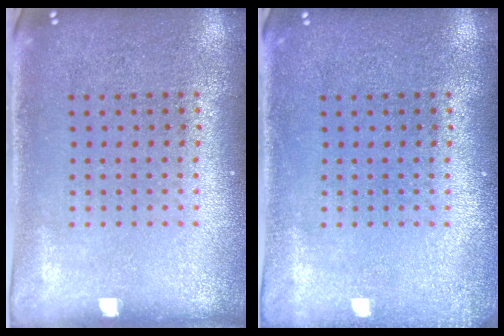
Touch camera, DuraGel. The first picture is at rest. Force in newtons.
{"total": 1.0, "press": 1.0, "slide": 0.3}